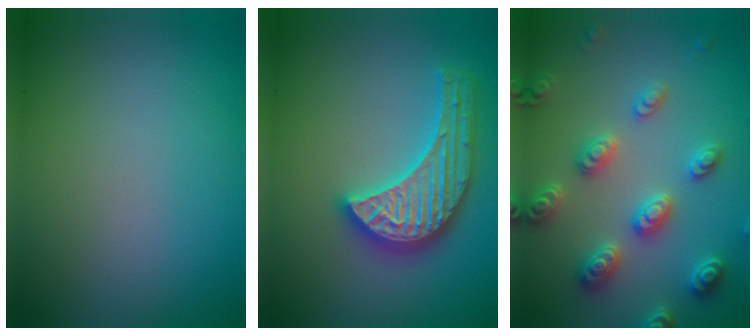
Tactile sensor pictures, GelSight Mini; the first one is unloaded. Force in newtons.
{"total": 5.6, "press": 5.6, "slide": 0.7}
{"total": 5.2, "press": 5.0, "slide": 1.2}